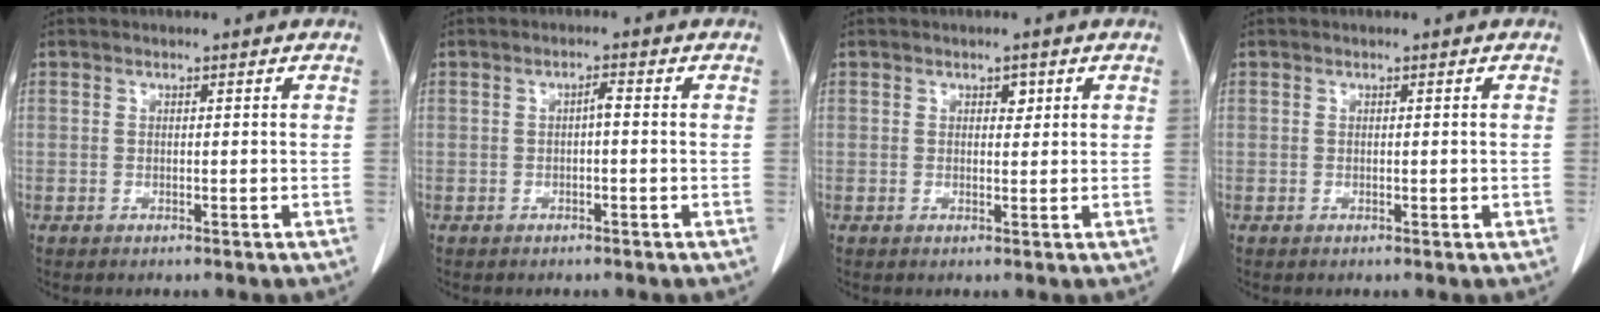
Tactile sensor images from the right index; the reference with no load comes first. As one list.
[{"total": 1.3, "force": [-0.1, 0.3, 1.3], "torque": [-0.021, 0.004, -0.002]}, {"total": 1.4, "force": [0.6, 0.8, 0.9], "torque": [-0.009, -0.001, 0.008]}, {"total": 0.5, "force": [0.0, 0.3, 0.5], "torque": [-0.006, -0.001, 0.003]}]